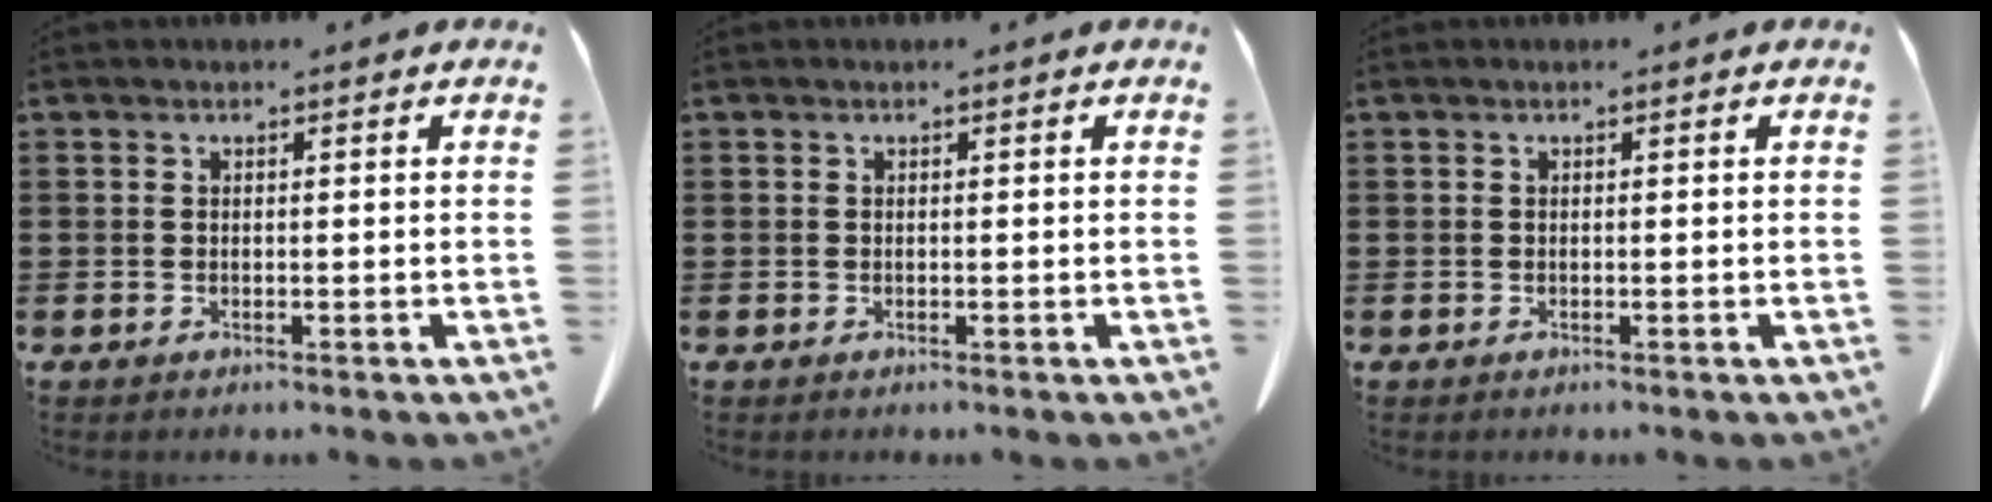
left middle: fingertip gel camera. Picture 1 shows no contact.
{"total": 0.0}
{"total": 0.0}